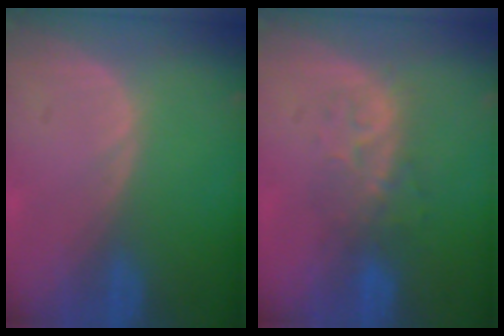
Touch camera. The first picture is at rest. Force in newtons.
{"total": 4.9, "press": 4.9, "slide": 0.8}